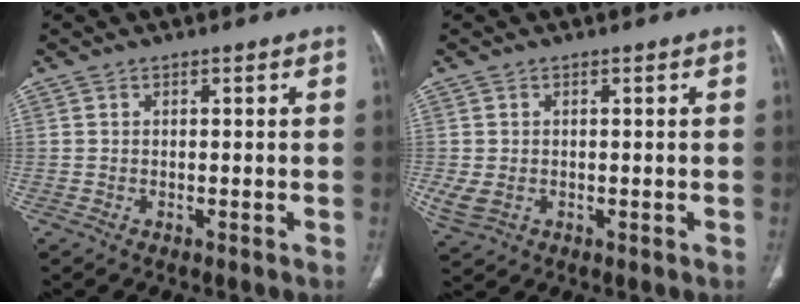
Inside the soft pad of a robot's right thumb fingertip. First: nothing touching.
{"total": 3.8, "force": [-0.4, 2.8, 2.5], "torque": [-0.065, -0.001, 0.002]}